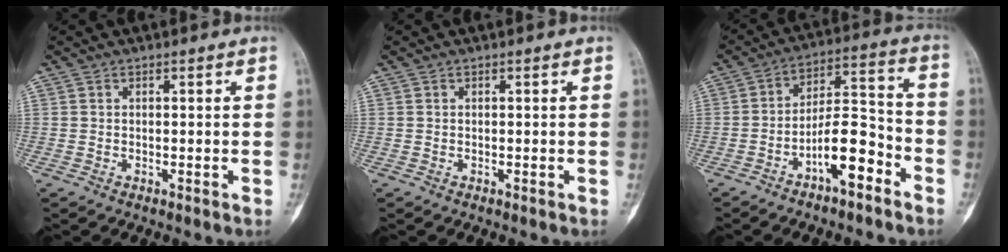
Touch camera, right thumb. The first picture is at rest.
{"total": 0.0}
{"total": 10.8, "force": [-5.8, 4.0, 8.2], "torque": [-0.132, 0.062, -0.098]}